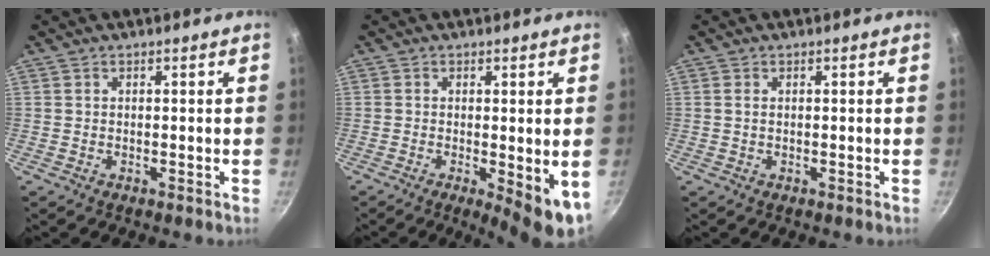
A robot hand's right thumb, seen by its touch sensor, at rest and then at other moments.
{"total": 7.2, "force": [-1.3, 2.1, 6.8], "torque": [-0.080, -0.008, -0.010]}
{"total": 0.7, "force": [0.1, 0.5, 0.6], "torque": [-0.011, 0.003, 0.002]}